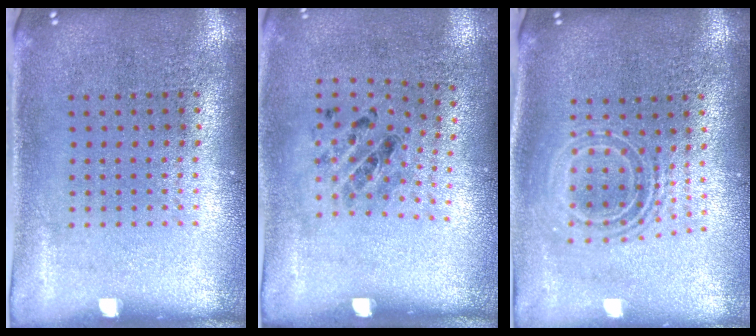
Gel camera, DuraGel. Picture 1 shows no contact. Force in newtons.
{"total": 1.3, "press": 0.6, "slide": 1.2}
{"total": 1.8, "press": 1.4, "slide": 1.2}